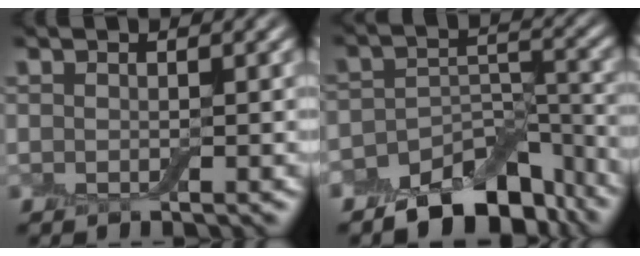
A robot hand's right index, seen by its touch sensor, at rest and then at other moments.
{"total": 8.7, "force": [-6.3, 4.4, 4.0], "torque": [-0.051, -0.013, -0.103]}